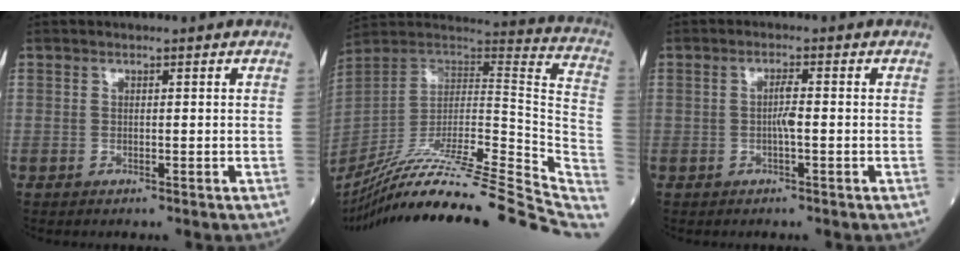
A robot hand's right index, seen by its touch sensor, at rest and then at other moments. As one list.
[{"total": 36.6, "force": [-30.7, 2.5, 19.9], "torque": [-0.228, -0.045, -0.448]}, {"total": 2.2, "force": [-0.4, 0.1, 2.2], "torque": [-0.039, 0.002, -0.008]}]